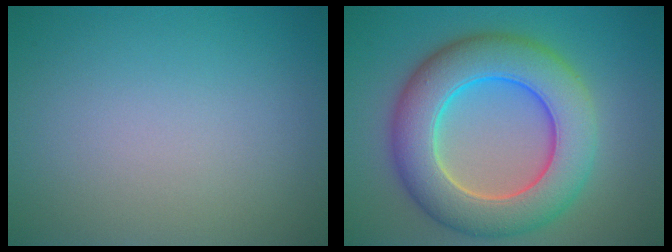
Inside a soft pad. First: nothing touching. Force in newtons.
{"total": 10.0, "press": 10.0, "slide": 0.4}